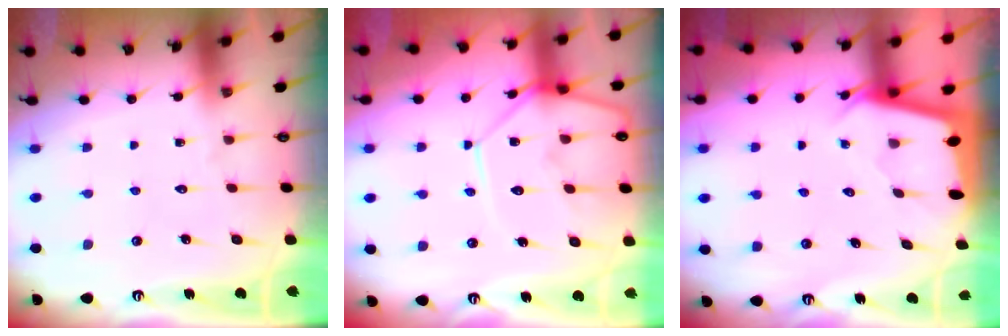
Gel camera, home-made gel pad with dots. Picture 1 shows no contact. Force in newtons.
{"total": 11.5, "press": 11.4, "slide": 1.0}
{"total": 2.0, "press": 2.0, "slide": 0.3}